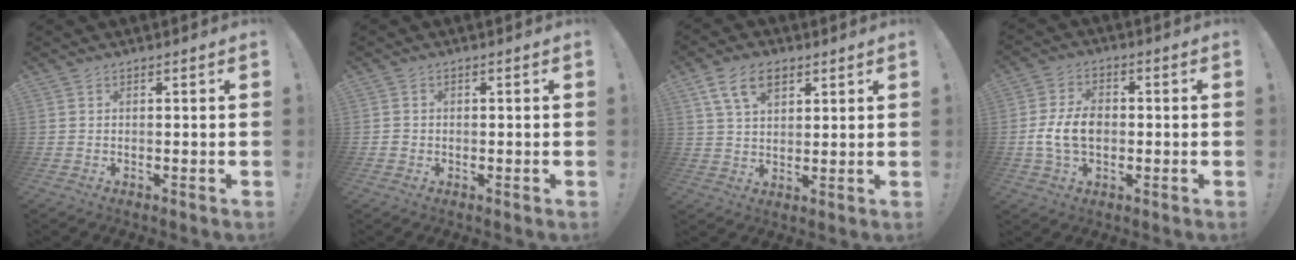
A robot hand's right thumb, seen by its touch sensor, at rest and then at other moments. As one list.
[{"total": 1.4, "force": [0.0, 1.4, 0.2], "torque": [-0.002, 0.006, 0.000]}, {"total": 10.5, "force": [5.4, 6.3, 6.5], "torque": [-0.106, -0.006, 0.102]}, {"total": 10.0, "force": [-1.3, 6.7, 7.3], "torque": [-0.135, 0.004, -0.022]}]